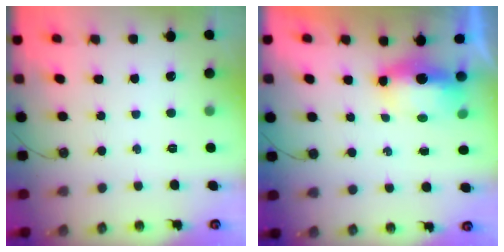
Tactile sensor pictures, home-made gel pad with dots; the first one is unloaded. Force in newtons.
{"total": 6.6, "press": 6.5, "slide": 1.1}